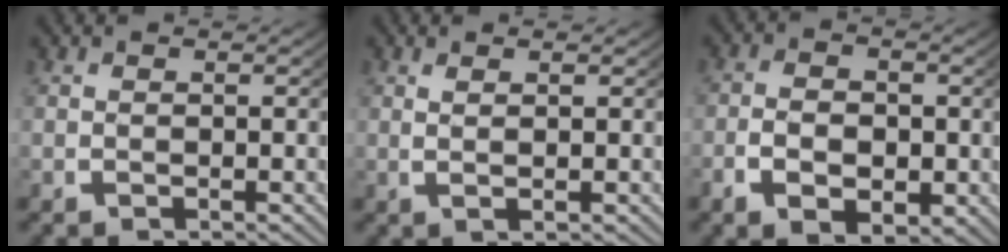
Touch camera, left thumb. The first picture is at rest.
{"total": 1.5, "force": [0.6, -0.1, 1.4], "torque": [-0.031, -0.004, 0.018]}
{"total": 4.8, "force": [-1.0, 3.3, 3.3], "torque": [-0.060, -0.014, -0.014]}